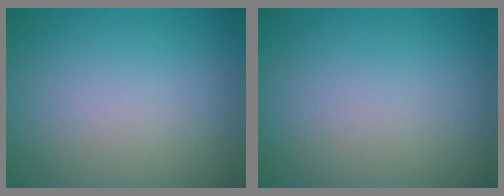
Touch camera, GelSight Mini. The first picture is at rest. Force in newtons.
{"total": 0.0}